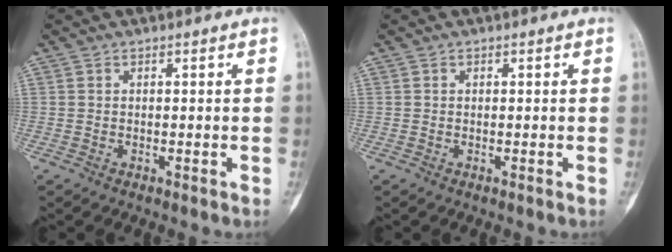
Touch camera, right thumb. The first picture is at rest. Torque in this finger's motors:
{"motor_torque": [0.02, -0.03, 0.12, -0.06, -0.06]}